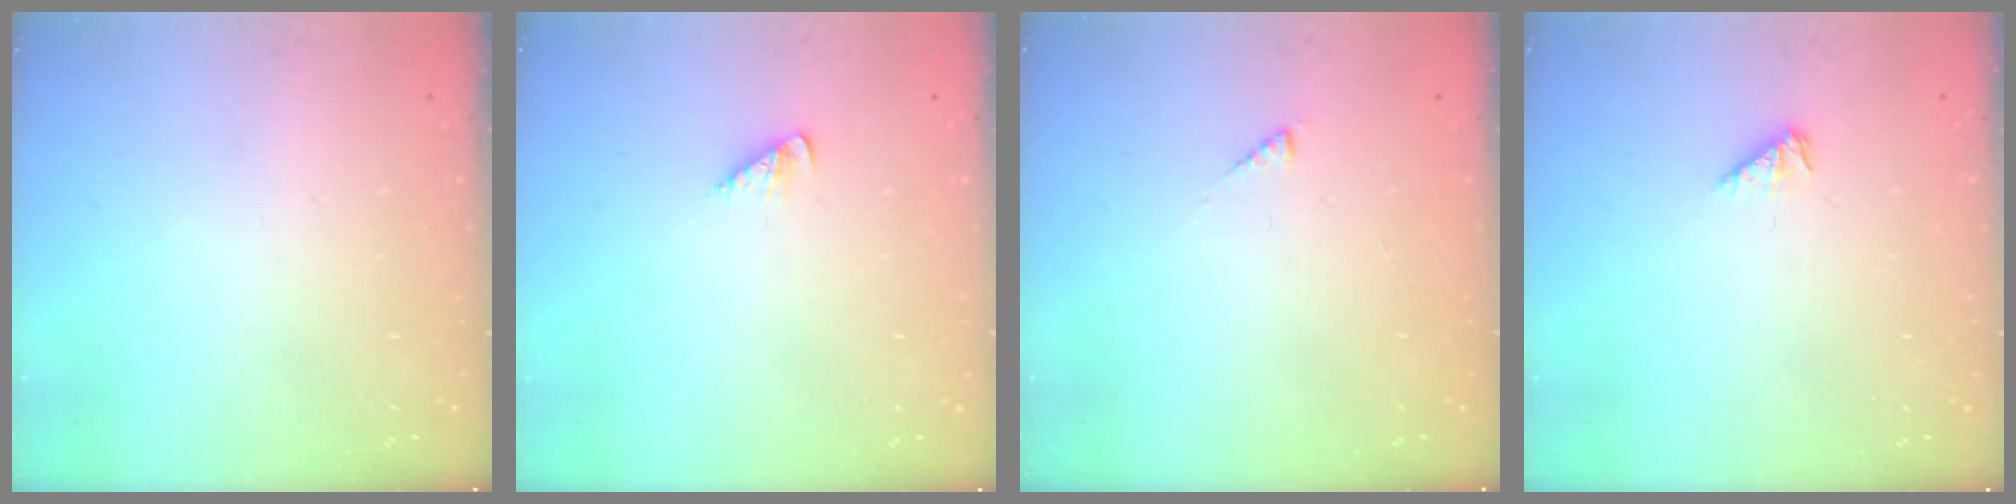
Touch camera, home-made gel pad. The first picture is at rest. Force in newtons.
{"total": 1.6, "press": 1.6, "slide": 0.3}
{"total": 2.0, "press": 2.0, "slide": 0.3}
{"total": 2.7, "press": 2.6, "slide": 0.4}